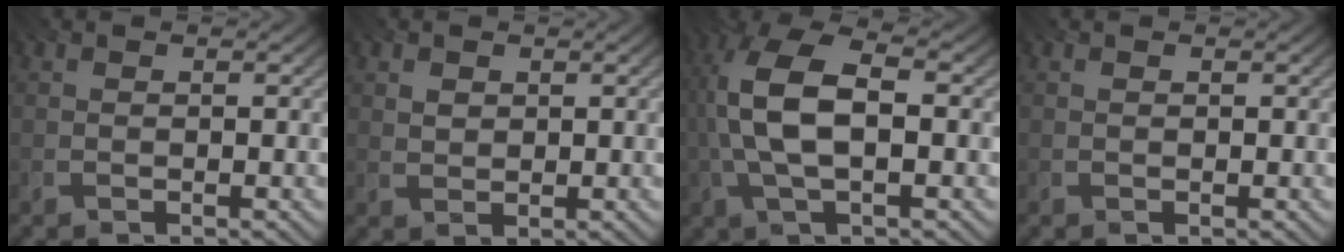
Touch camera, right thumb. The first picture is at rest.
{"total": 1.6, "force": [0.7, 1.3, 0.7], "torque": [-0.017, -0.007, 0.019]}
{"total": 10.1, "force": [-0.8, 4.5, 9.0], "torque": [-0.207, 0.011, -0.025]}
{"total": 0.0}